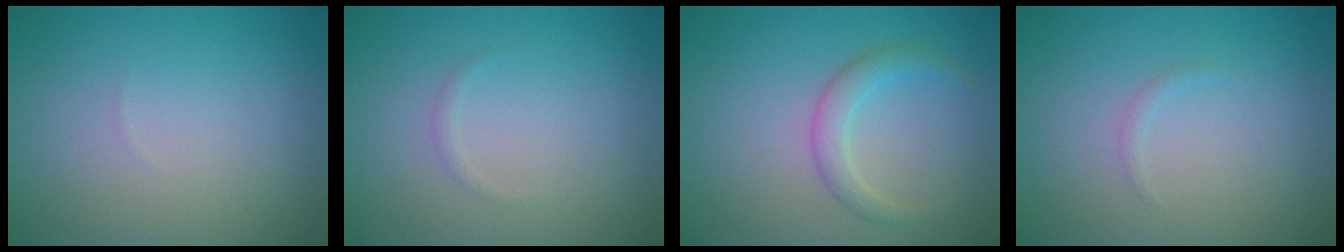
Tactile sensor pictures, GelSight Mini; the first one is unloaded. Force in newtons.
{"total": 0.6, "press": 0.6, "slide": 0.0}
{"total": 2.2, "press": 2.2, "slide": 0.1}
{"total": 0.5, "press": 0.5, "slide": 0.1}